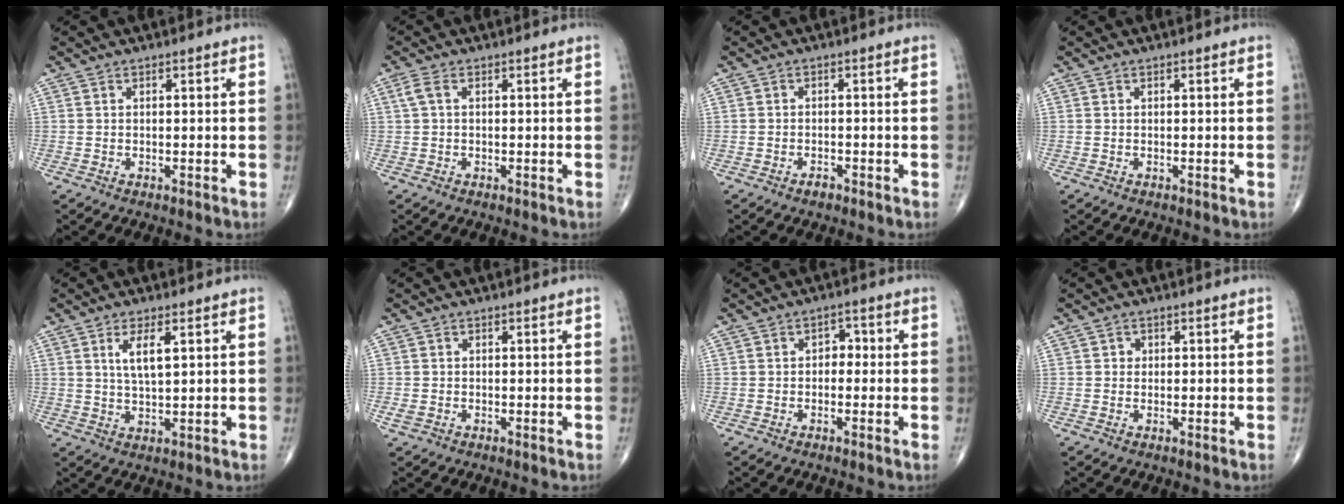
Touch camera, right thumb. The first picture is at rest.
{"total": 2.1, "force": [0.5, 1.0, 1.8], "torque": [-0.047, 0.012, 0.011]}
{"total": 1.4, "force": [-1.1, 0.8, 0.6], "torque": [-0.009, 0.004, -0.018]}
{"total": 0.0}
{"total": 5.4, "force": [2.0, 1.7, 4.7], "torque": [-0.090, -0.014, 0.041]}
{"total": 1.4, "force": [-0.4, 1.0, 0.9], "torque": [-0.023, 0.000, -0.008]}
{"total": 2.6, "force": [-0.2, 1.9, 1.7], "torque": [-0.006, 0.011, -0.012]}
{"total": 1.1, "force": [0.1, 1.0, 0.3], "torque": [0.003, 0.003, 0.000]}